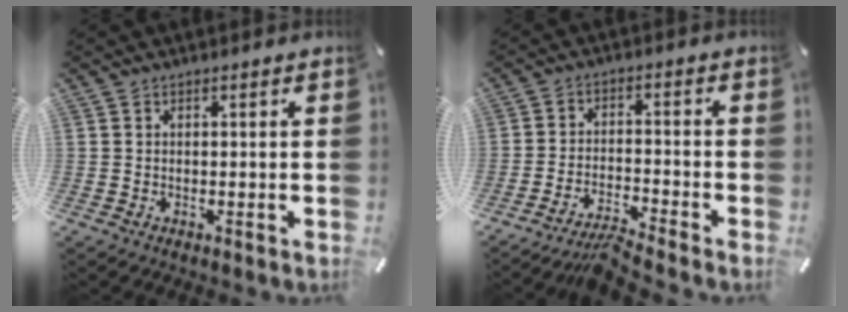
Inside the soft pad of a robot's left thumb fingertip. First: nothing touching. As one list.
[{"total": 5.4, "force": [-5.0, 0.5, 2.0], "torque": [-0.037, 0.010, -0.093]}]